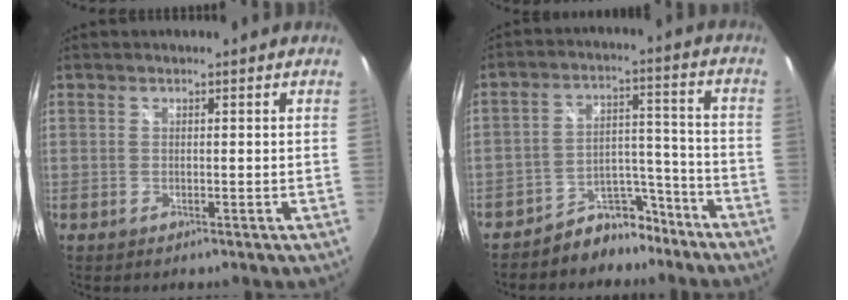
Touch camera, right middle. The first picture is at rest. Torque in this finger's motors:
{"motor_torque": [0.85, -1.29, -0.14, -0.01]}